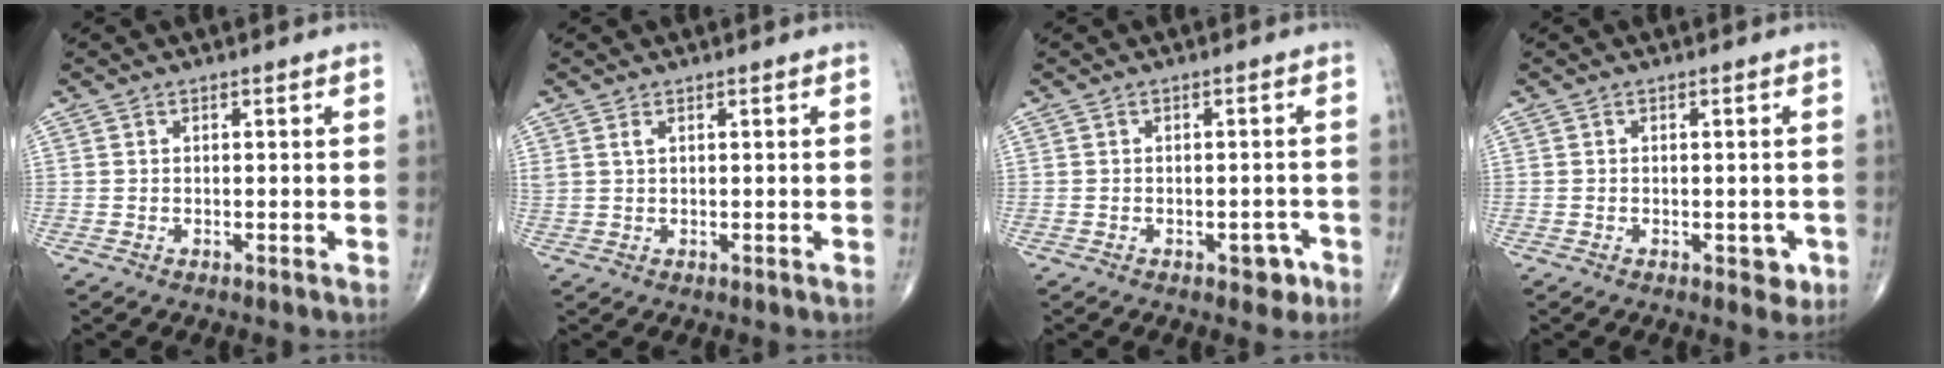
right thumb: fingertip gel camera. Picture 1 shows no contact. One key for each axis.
{"total": 1.2, "fx": 0.7, "fy": 0.5, "fz": 0.9, "tx": -0.025, "ty": 0.009, "tz": 0.019}
{"total": 3.1, "fx": -1.6, "fy": 1.8, "fz": 1.9, "tx": -0.005, "ty": 0.010, "tz": -0.020}
{"total": 2.6, "fx": -0.9, "fy": 1.6, "fz": 1.9, "tx": -0.003, "ty": 0.002, "tz": -0.011}